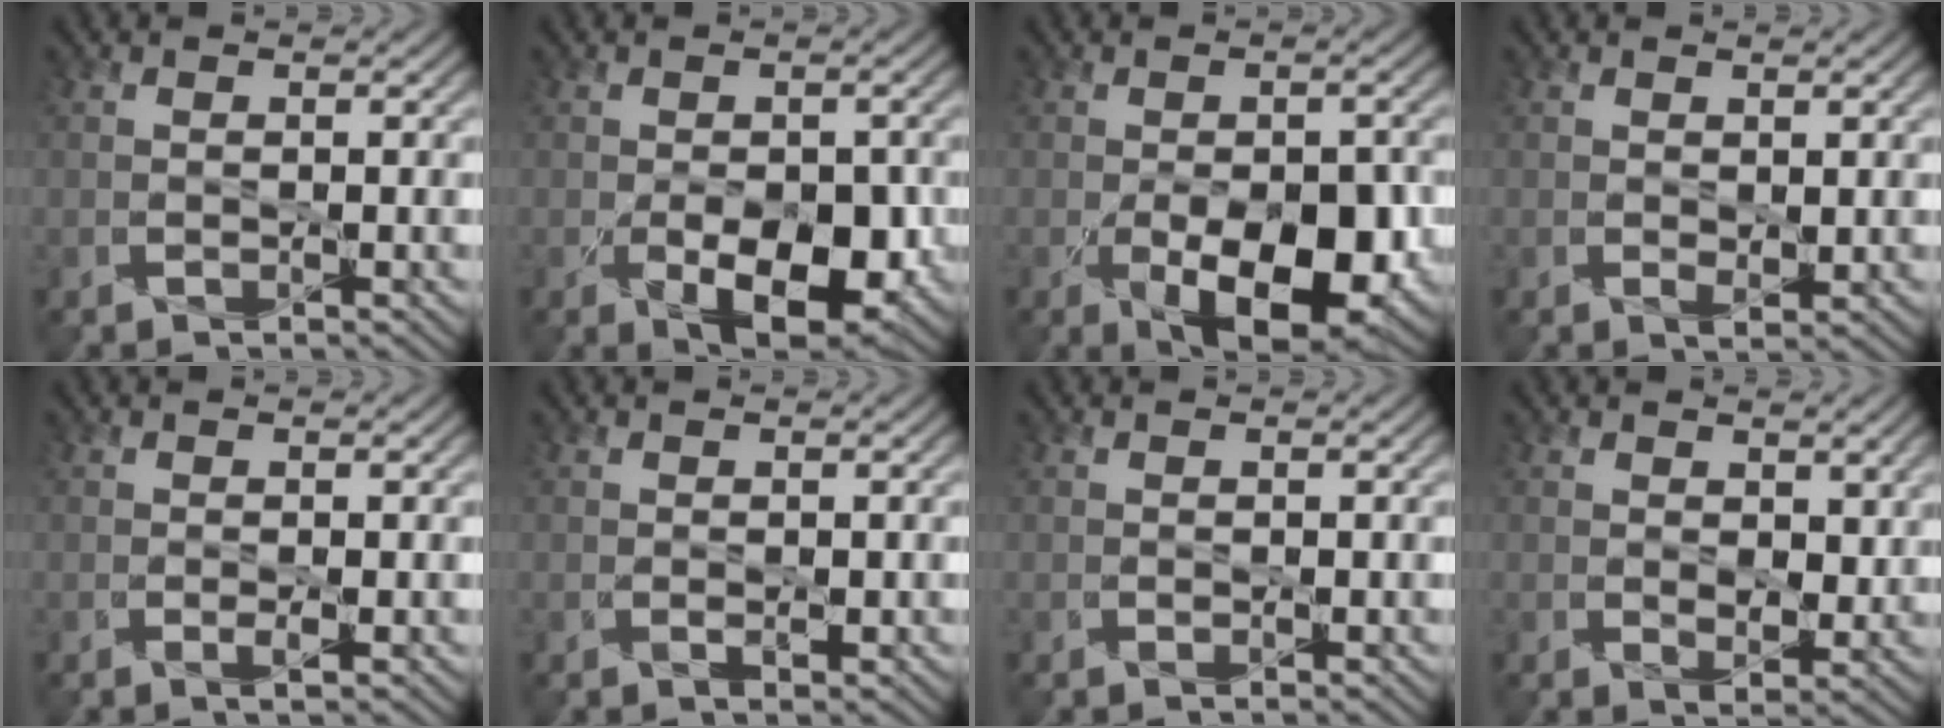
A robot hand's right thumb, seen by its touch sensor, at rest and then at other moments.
{"total": 7.1, "force": [-2.1, 4.0, 5.5], "torque": [-0.093, -0.024, -0.021]}
{"total": 10.1, "force": [-3.4, 5.2, 8.0], "torque": [-0.139, -0.029, -0.037]}
{"total": 1.1, "force": [0.5, 0.6, 0.8], "torque": [-0.017, -0.004, 0.013]}
{"total": 0.6, "force": [-0.1, 0.1, 0.6], "torque": [-0.015, -0.003, -0.002]}
{"total": 0.5, "force": [0.1, 0.4, 0.4], "torque": [-0.009, -0.003, 0.004]}
{"total": 0.0}
{"total": 3.5, "force": [1.5, 2.2, 2.3], "torque": [-0.045, -0.010, 0.029]}